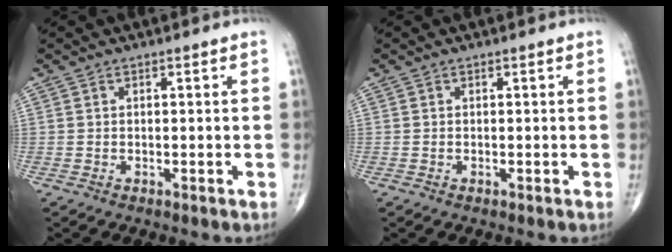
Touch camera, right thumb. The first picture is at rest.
{"total": 0.0}